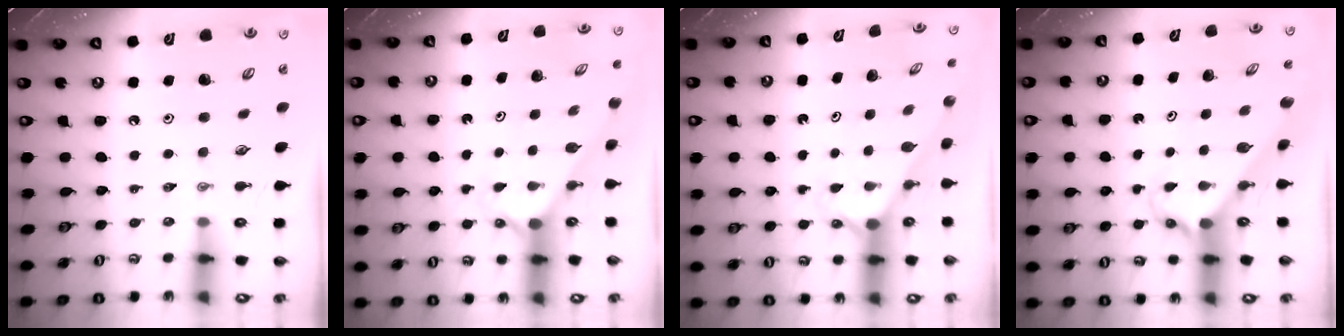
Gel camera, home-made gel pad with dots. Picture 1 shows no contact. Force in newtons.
{"total": 2.2, "press": 2.2, "slide": 0.2}
{"total": 2.2, "press": 2.2, "slide": 0.2}
{"total": 2.7, "press": 2.7, "slide": 0.2}